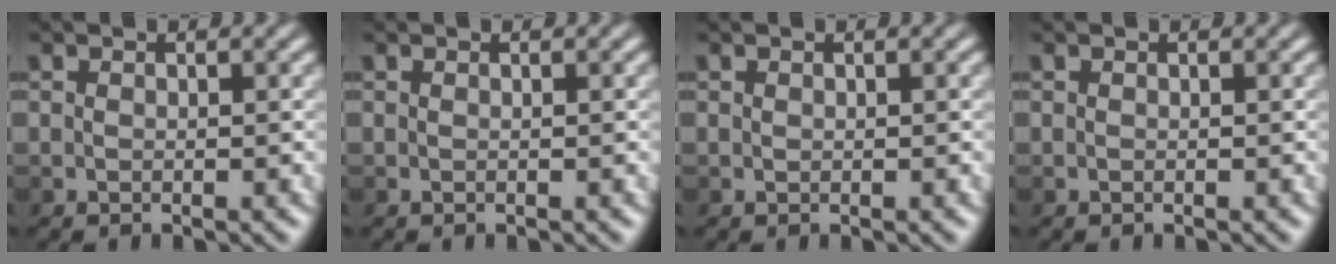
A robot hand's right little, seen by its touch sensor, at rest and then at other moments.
{"total": 0.0}
{"total": 0.0}
{"total": 0.0}